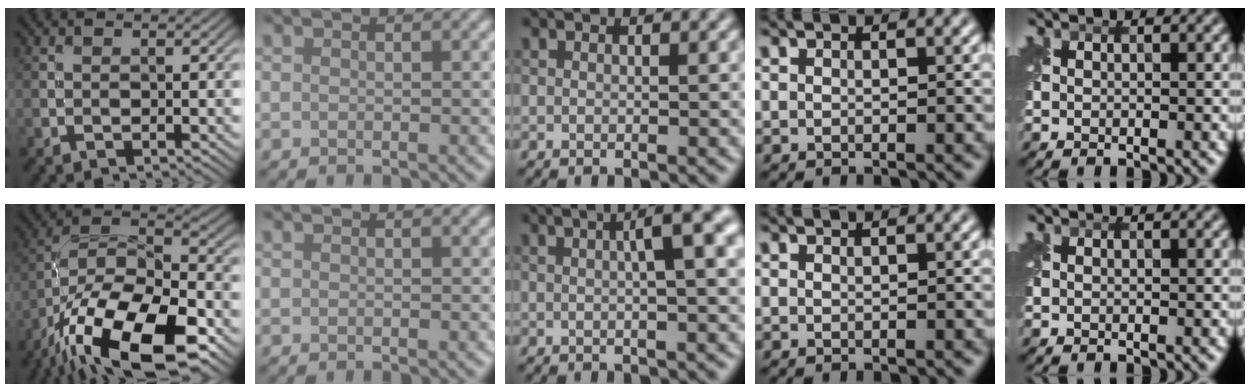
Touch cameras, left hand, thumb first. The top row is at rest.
{"thumb": {"total": 18.9, "force": [-11.4, 7.3, 13.2], "torque": [-0.244, -0.017, -0.201]}, "middle": {"total": 5.1, "force": [1.1, 1.1, 4.8], "torque": [-0.061, 0.019, 0.011]}}